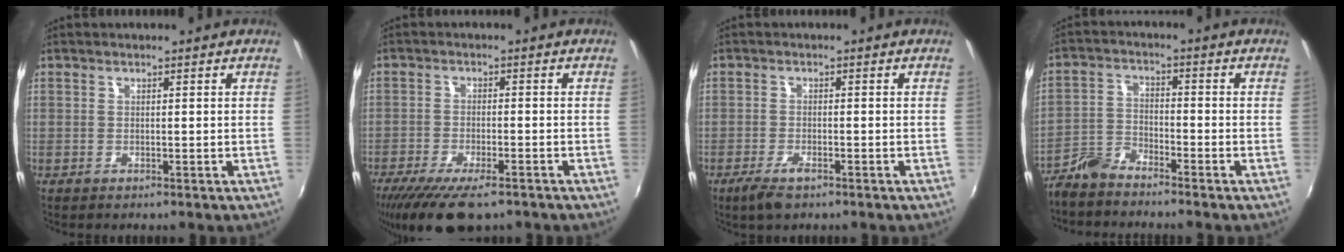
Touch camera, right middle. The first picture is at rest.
{"total": 12.2, "force": [-9.0, 3.8, 7.4], "torque": [-0.161, -0.040, -0.150]}
{"total": 4.0, "force": [-2.7, 1.3, 2.6], "torque": [-0.064, -0.009, -0.051]}
{"total": 5.0, "force": [-4.6, 1.3, 1.6], "torque": [-0.036, 0.003, -0.096]}